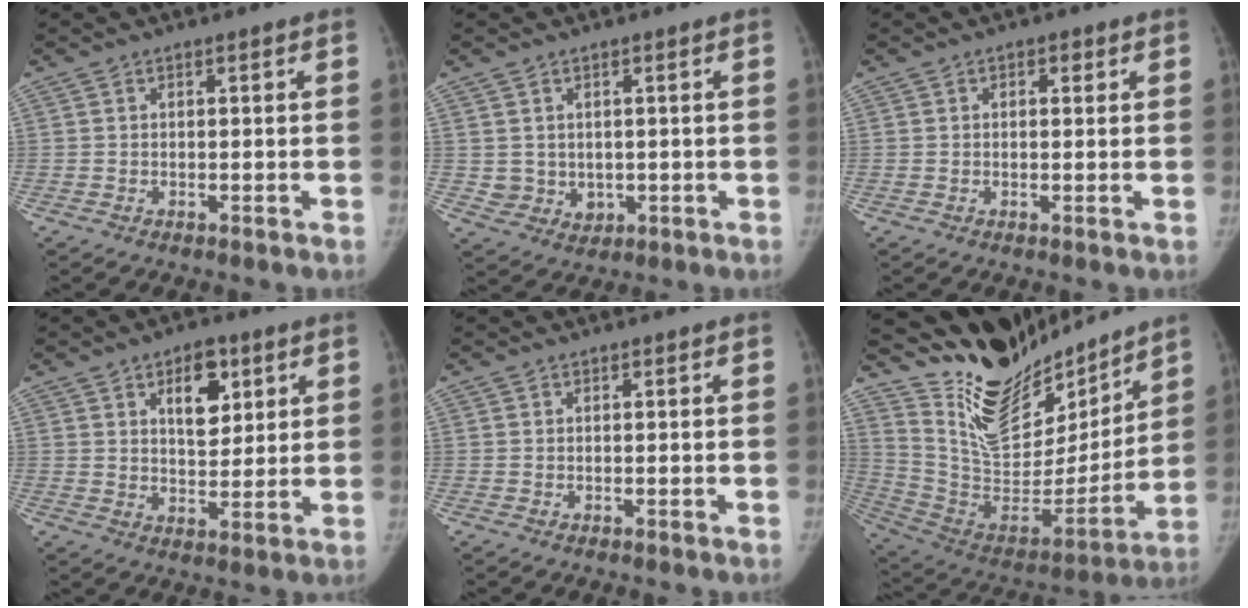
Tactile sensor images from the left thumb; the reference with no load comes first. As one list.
[{"total": 4.7, "force": [0.7, 4.4, 1.6], "torque": [-0.008, -0.007, 0.025]}, {"total": 1.5, "force": [0.7, 1.1, 0.9], "torque": [0.003, 0.001, 0.004]}, {"total": 8.4, "force": [3.9, 4.8, 5.6], "torque": [-0.048, -0.020, 0.060]}, {"total": 0.0}, {"total": 24.1, "force": [20.0, 9.7, 9.2], "torque": [-0.115, -0.120, 0.341]}]